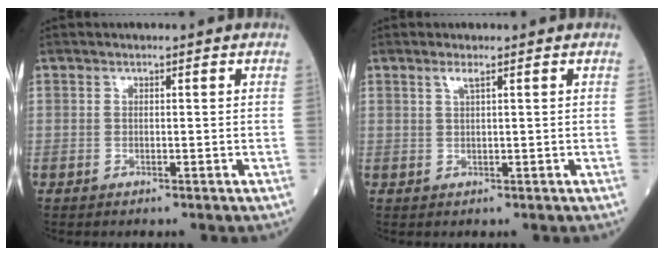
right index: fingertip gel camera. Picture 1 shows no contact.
{"total": 1.3, "force": [0.7, -0.1, 1.1], "torque": [-0.028, 0.002, 0.016]}